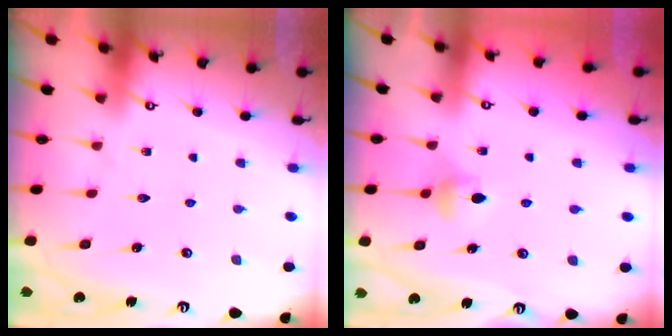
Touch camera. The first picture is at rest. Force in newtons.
{"total": 4.0, "press": 3.9, "slide": 0.7}